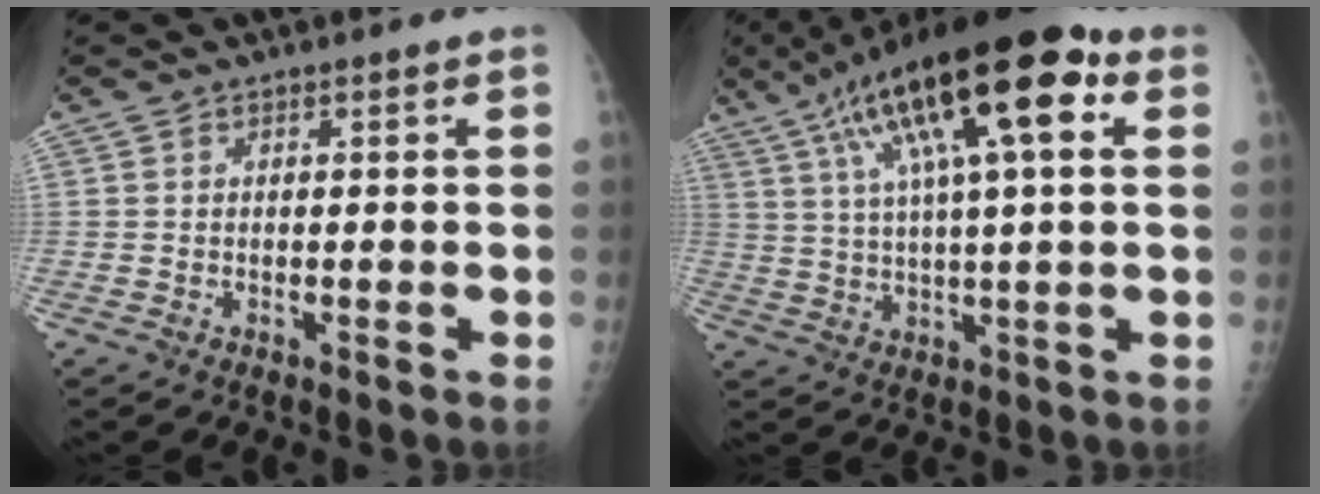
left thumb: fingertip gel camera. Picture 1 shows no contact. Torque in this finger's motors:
{"motor_torque": [1.32, 0.84, 2.18, -0.58, 0.64]}